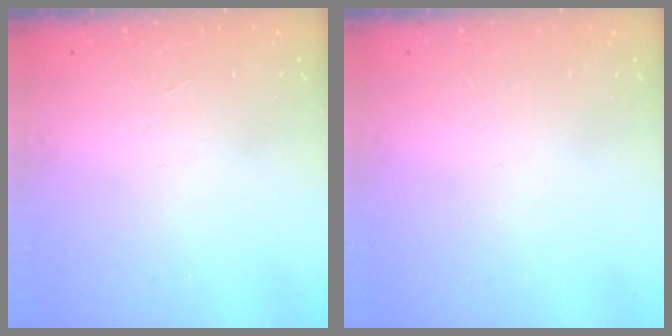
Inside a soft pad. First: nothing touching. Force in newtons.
{"total": 0.0}